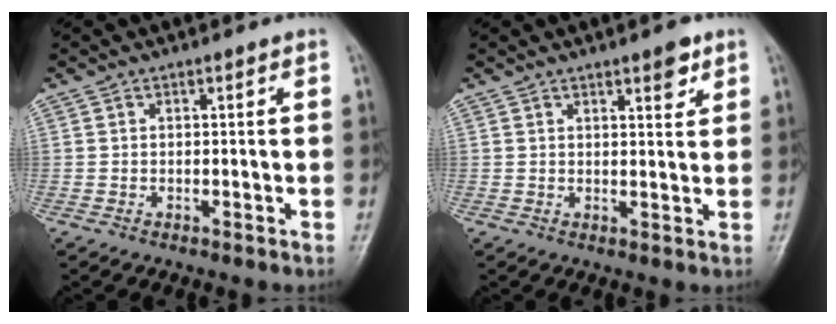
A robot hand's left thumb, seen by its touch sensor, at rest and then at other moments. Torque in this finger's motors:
{"motor_torque": [-0.10, -0.02, 0.06, -0.02, 0.06]}